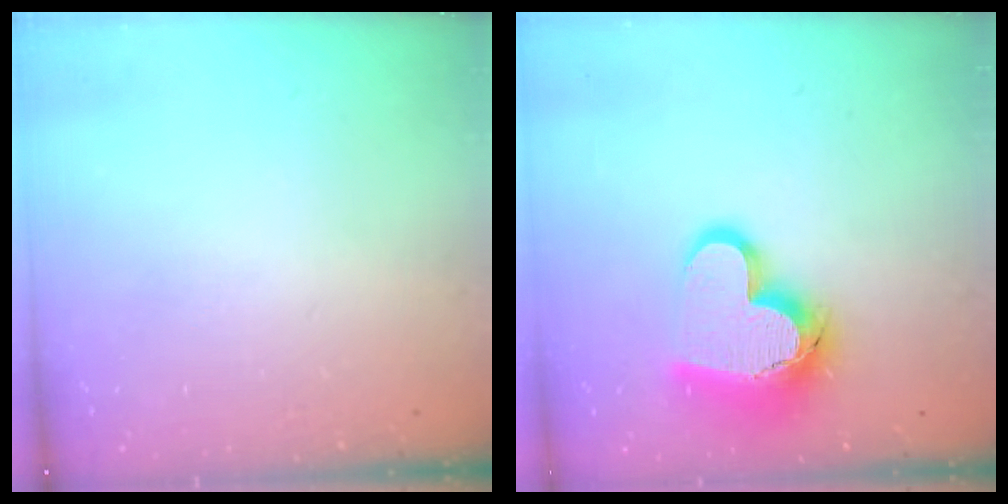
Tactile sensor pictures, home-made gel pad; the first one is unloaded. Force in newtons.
{"total": 15.9, "press": 15.7, "slide": 2.2}